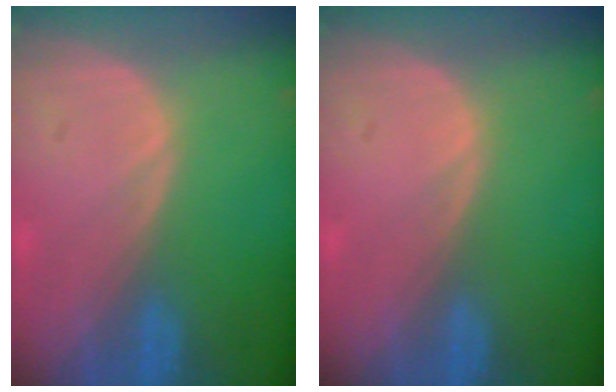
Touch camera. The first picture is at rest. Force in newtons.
{"total": 0.0}